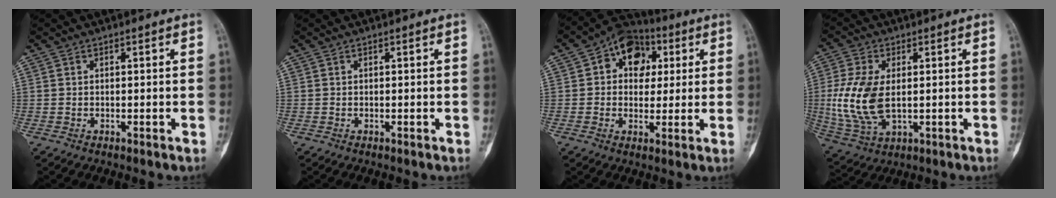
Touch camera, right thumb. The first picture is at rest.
{"total": 0.0}
{"total": 11.2, "force": [3.3, 8.3, 6.7], "torque": [-0.056, 0.010, 0.041]}
{"total": 12.9, "force": [0.3, 7.3, 10.6], "torque": [-0.236, -0.008, 0.016]}